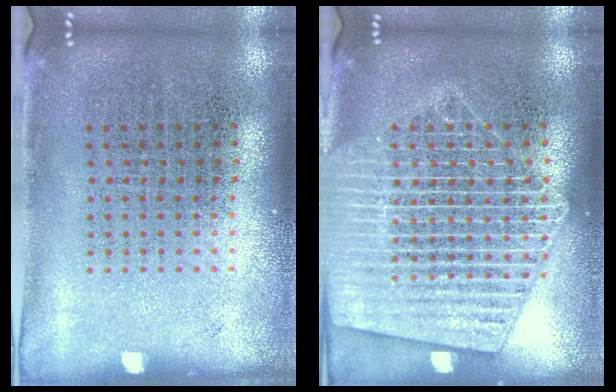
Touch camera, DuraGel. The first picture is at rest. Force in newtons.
{"total": 3.4, "press": 3.4, "slide": 0.4}